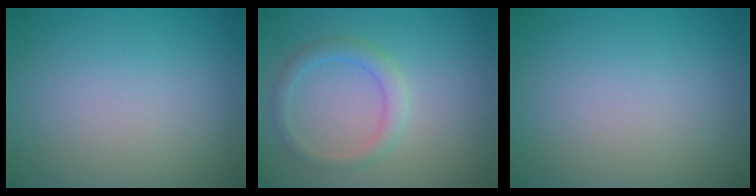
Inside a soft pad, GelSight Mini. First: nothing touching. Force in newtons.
{"total": 2.1, "press": 2.0, "slide": 0.3}
{"total": 0.0}